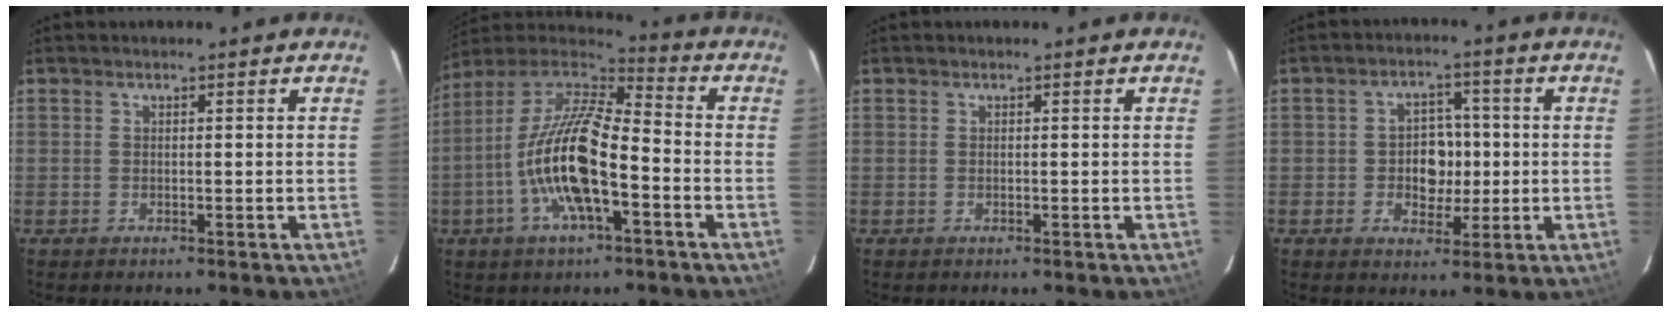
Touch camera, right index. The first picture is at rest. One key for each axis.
{"total": 17.8, "fx": -5.9, "fy": 5.7, "fz": 15.8, "tx": -0.309, "ty": -0.011, "tz": -0.121}
{"total": 0.0}
{"total": 6.5, "fx": -0.6, "fy": 5.2, "fz": 3.8, "tx": -0.068, "ty": 0.012, "tz": -0.004}